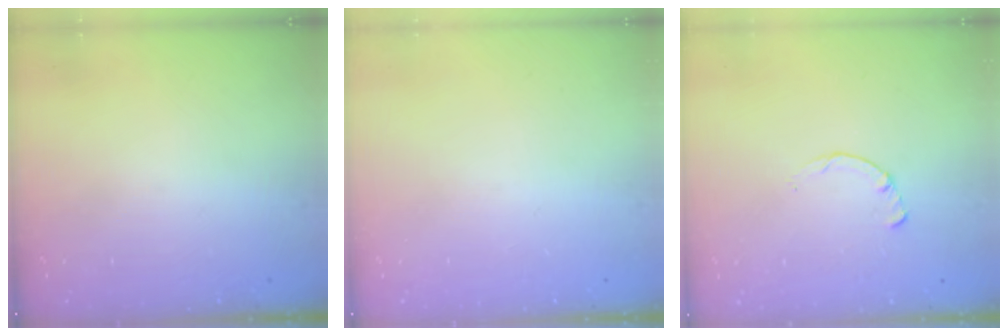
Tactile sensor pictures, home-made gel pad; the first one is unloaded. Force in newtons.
{"total": 0.0}
{"total": 2.2, "press": 2.2, "slide": 0.3}